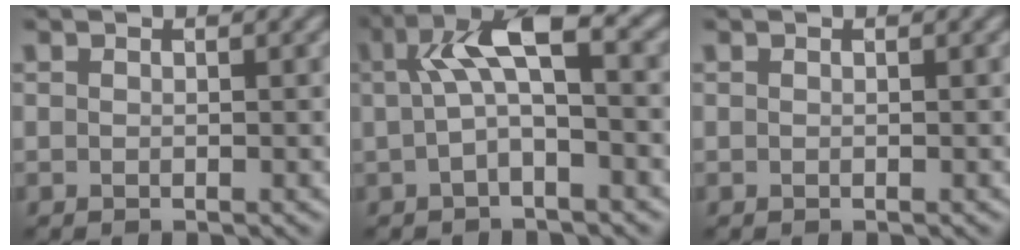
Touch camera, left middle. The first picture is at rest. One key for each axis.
{"total": 5.5, "fx": 1.0, "fy": 1.7, "fz": 5.1, "tx": -0.091, "ty": 0.016, "tz": 0.010}
{"total": 0.0}